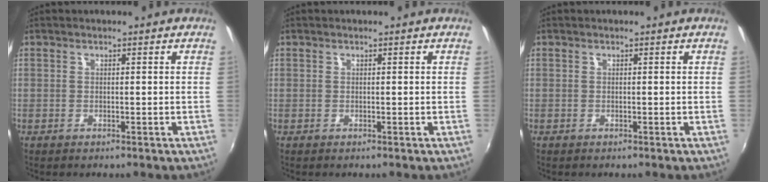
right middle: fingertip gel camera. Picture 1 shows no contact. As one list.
[{"total": 0.0}, {"total": 0.0}]